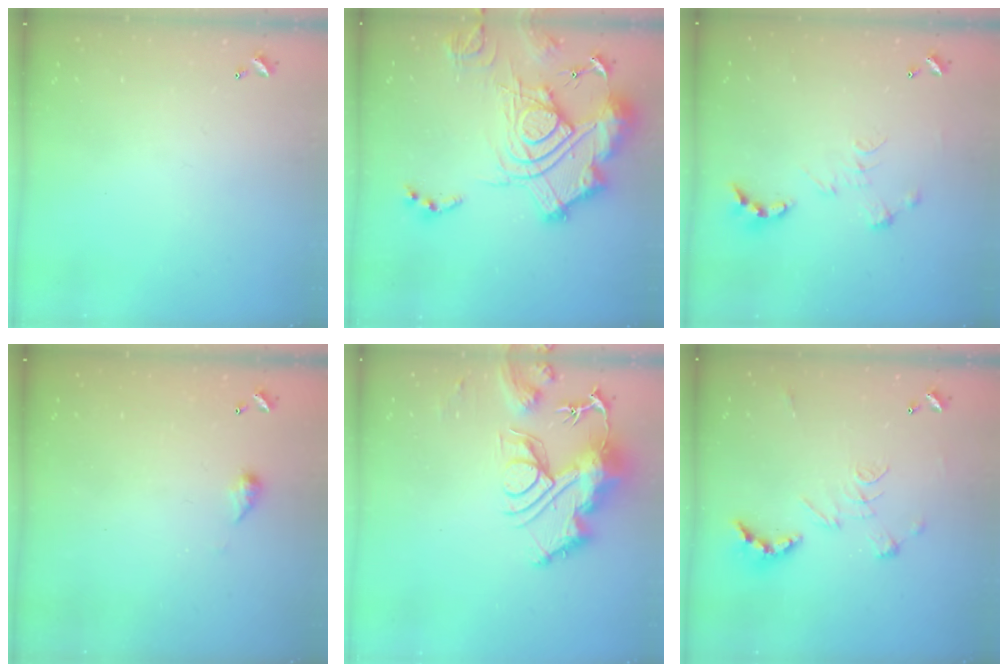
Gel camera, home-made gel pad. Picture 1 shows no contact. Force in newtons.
{"total": 26.0, "press": 25.8, "slide": 3.2}
{"total": 0.0}
{"total": 3.5, "press": 3.4, "slide": 0.6}
{"total": 14.1, "press": 14.1, "slide": 1.4}
{"total": 2.5, "press": 2.0, "slide": 1.5}